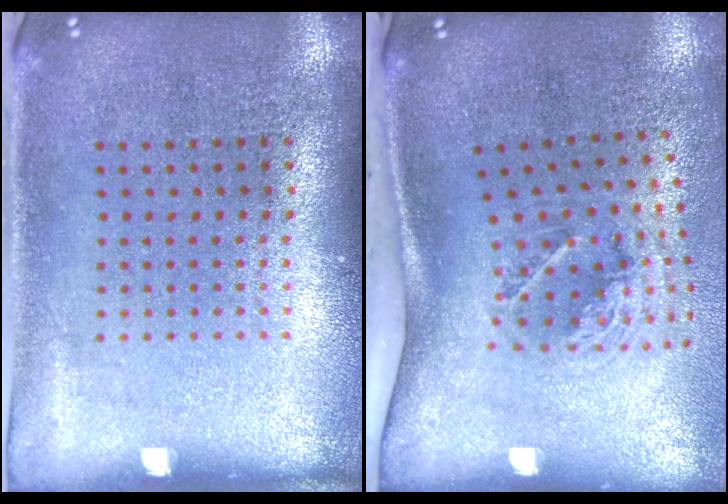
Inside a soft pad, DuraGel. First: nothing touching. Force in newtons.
{"total": 2.1, "press": 1.3, "slide": 1.7}